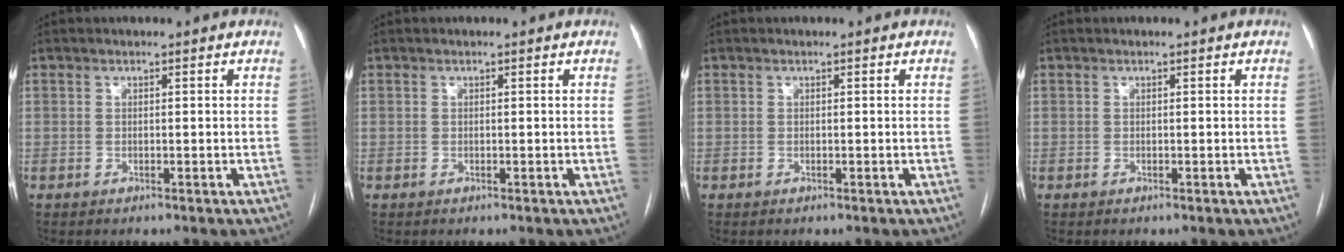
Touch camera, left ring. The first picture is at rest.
{"total": 0.0}
{"total": 0.0}
{"total": 0.0}